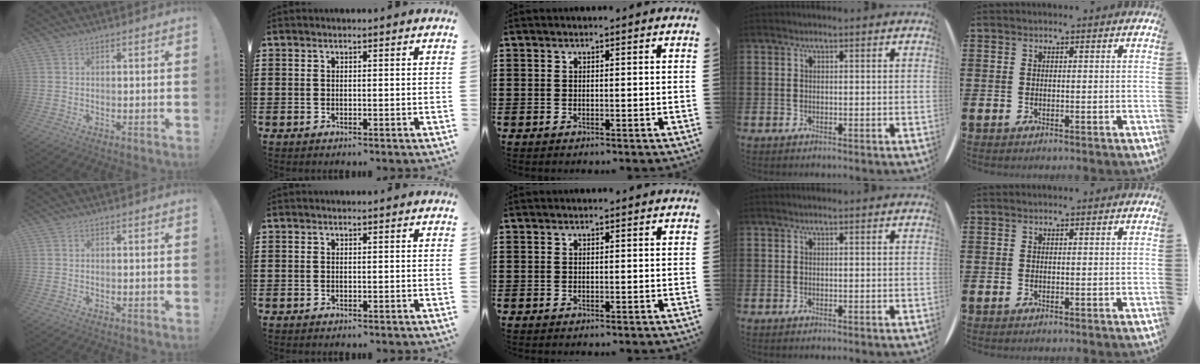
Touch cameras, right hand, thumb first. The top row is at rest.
{}